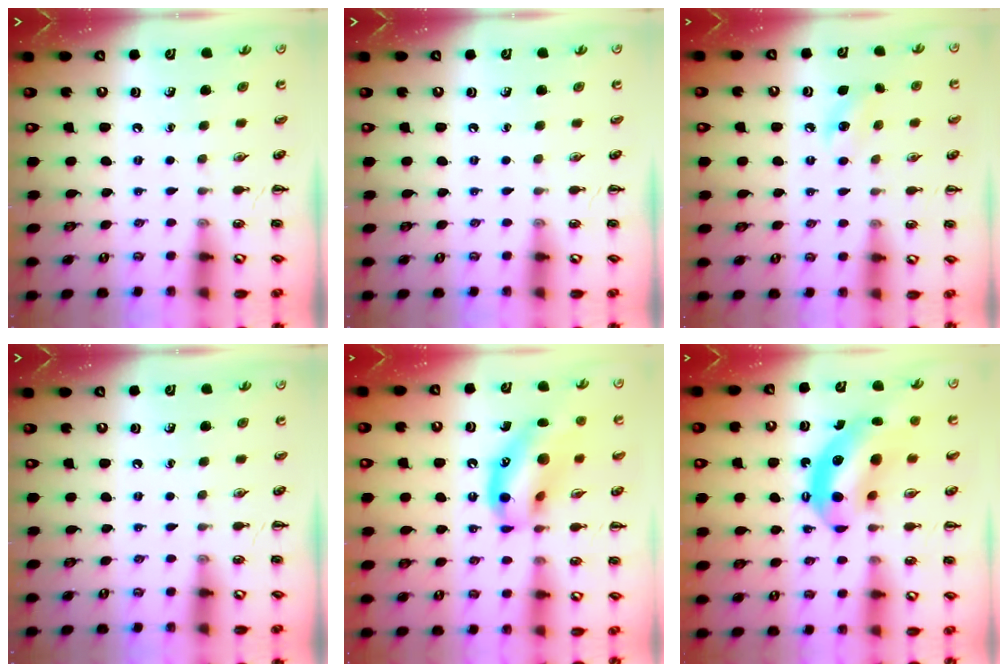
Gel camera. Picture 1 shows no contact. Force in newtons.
{"total": 0.0}
{"total": 7.7, "press": 7.4, "slide": 1.9}
{"total": 0.0}
{"total": 16.5, "press": 16.1, "slide": 3.6}
{"total": 12.6, "press": 12.1, "slide": 3.4}